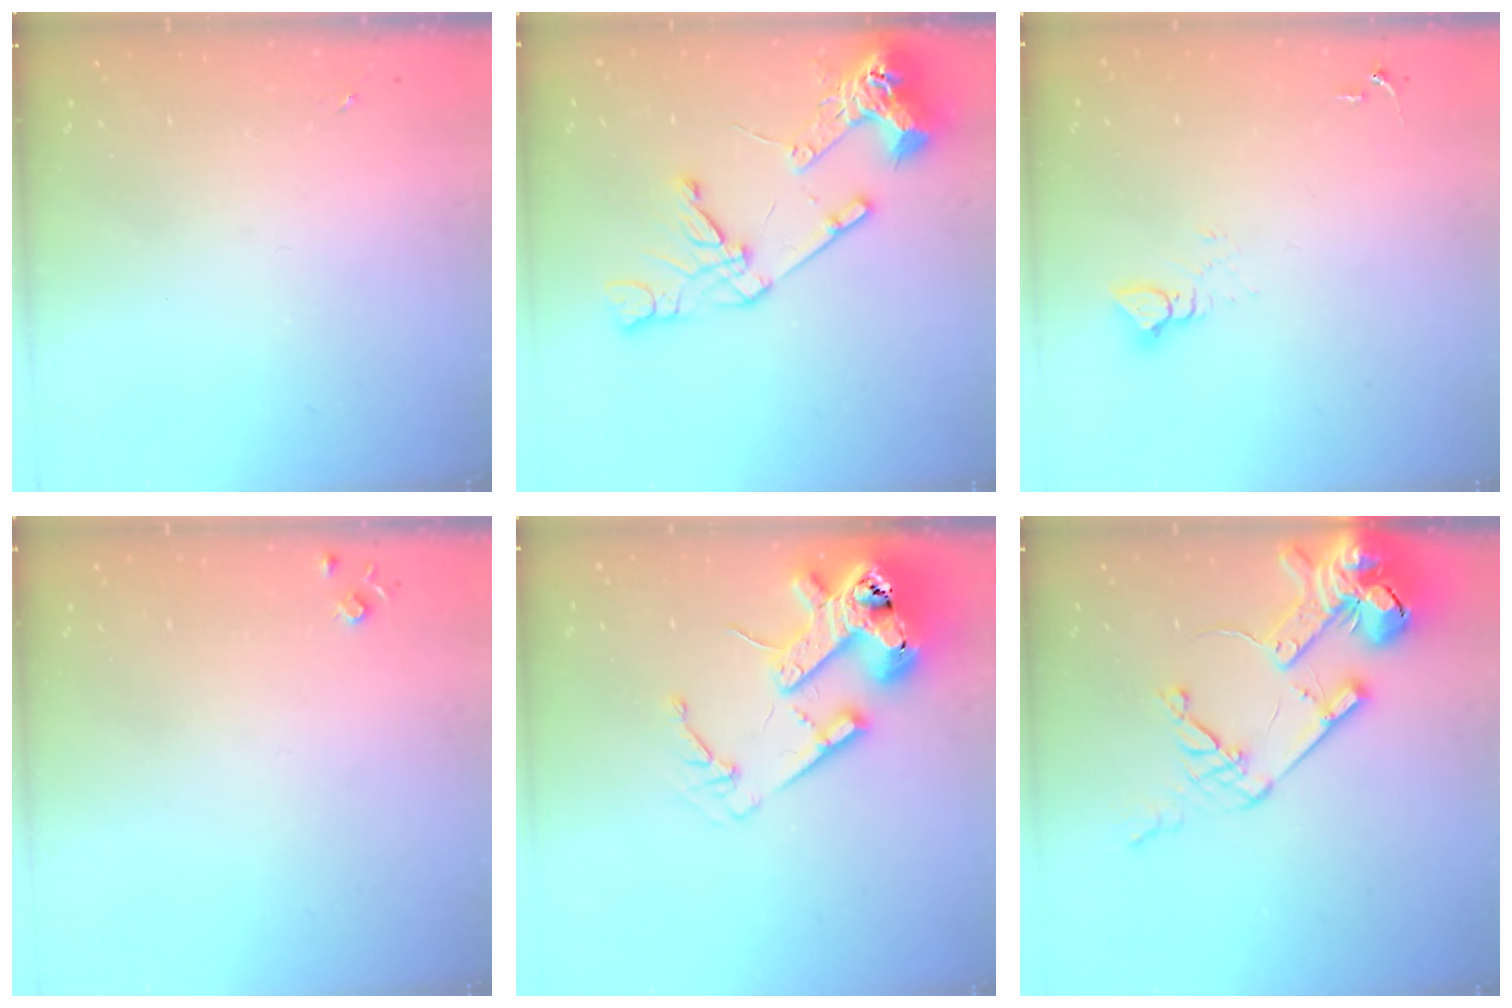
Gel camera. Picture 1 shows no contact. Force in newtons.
{"total": 19.7, "press": 19.5, "slide": 2.6}
{"total": 4.2, "press": 4.2, "slide": 0.2}
{"total": 4.3, "press": 4.3, "slide": 0.7}
{"total": 18.0, "press": 17.9, "slide": 2.6}
{"total": 23.3, "press": 23.1, "slide": 3.0}